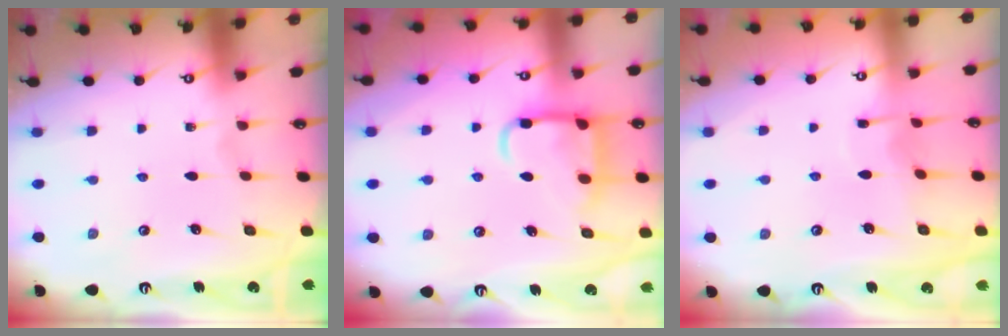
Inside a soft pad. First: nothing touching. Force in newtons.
{"total": 11.7, "press": 11.6, "slide": 1.5}
{"total": 2.8, "press": 2.8, "slide": 0.4}